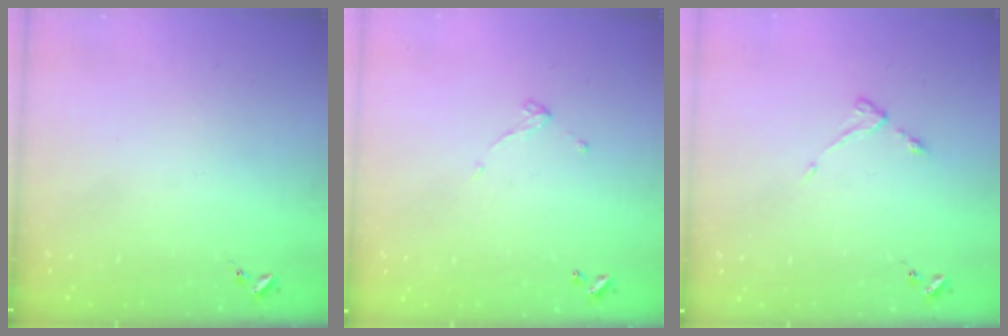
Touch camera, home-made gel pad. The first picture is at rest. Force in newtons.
{"total": 4.4, "press": 4.4, "slide": 0.2}
{"total": 4.7, "press": 4.7, "slide": 0.7}